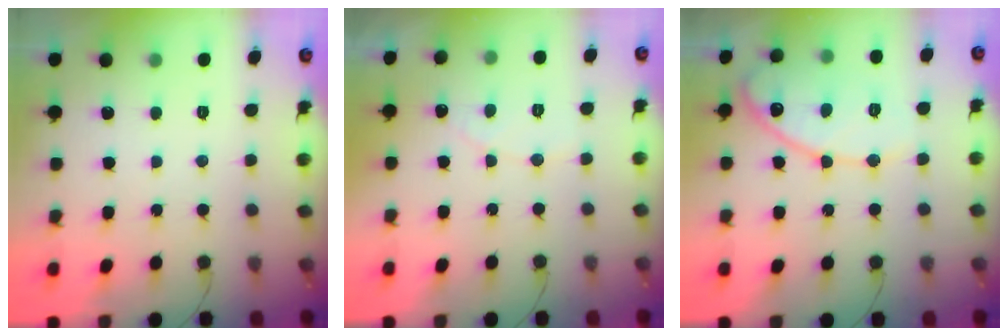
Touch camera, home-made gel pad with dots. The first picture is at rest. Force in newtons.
{"total": 4.1, "press": 4.1, "slide": 0.3}
{"total": 13.6, "press": 13.6, "slide": 0.9}